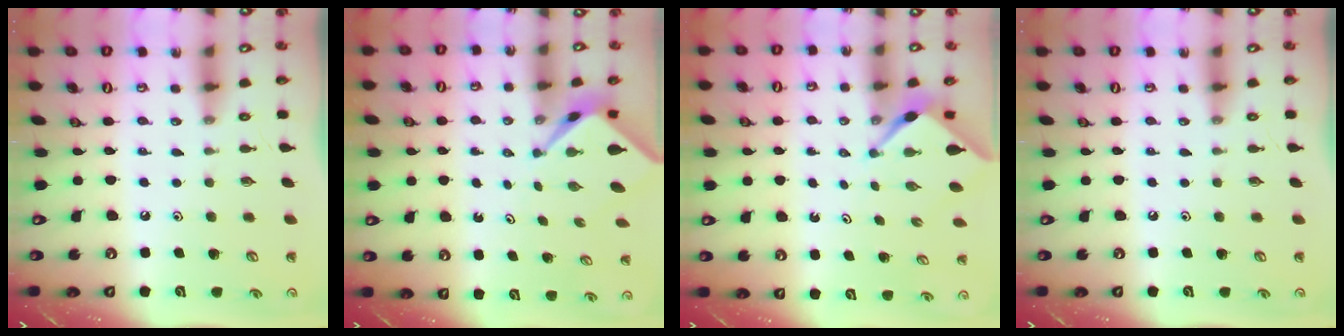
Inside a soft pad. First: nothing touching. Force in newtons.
{"total": 2.4, "press": 2.4, "slide": 0.2}
{"total": 2.2, "press": 2.2, "slide": 0.3}
{"total": 0.0}